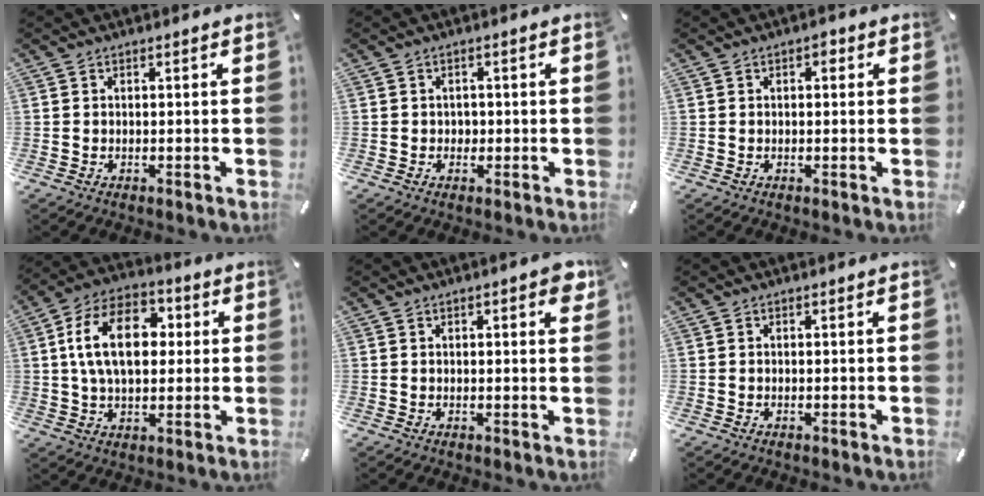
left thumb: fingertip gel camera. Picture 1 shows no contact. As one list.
[{"total": 1.5, "force": [-0.2, 1.4, 0.4], "torque": [-0.010, 0.005, -0.007]}, {"total": 1.7, "force": [0.3, 1.1, 1.3], "torque": [-0.018, 0.005, 0.001]}, {"total": 15.5, "force": [2.5, 10.1, 11.4], "torque": [-0.228, 0.009, 0.039]}, {"total": 3.3, "force": [1.5, 1.1, 2.7], "torque": [-0.031, -0.004, 0.019]}, {"total": 0.0}]